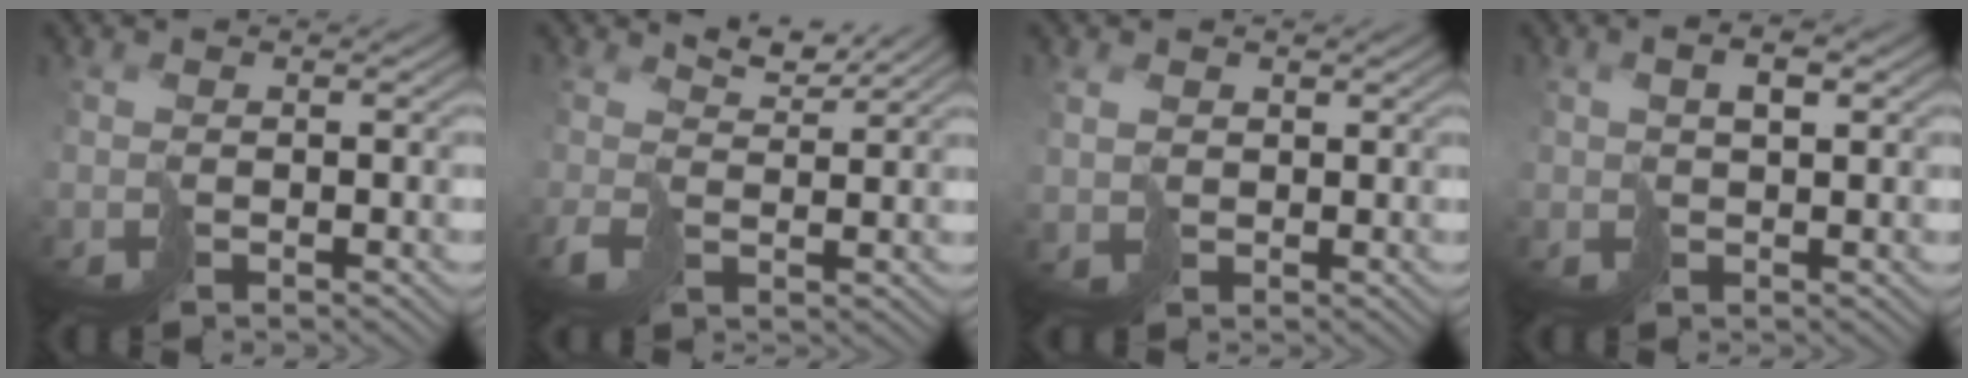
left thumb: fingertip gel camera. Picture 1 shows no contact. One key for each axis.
{"total": 3.7, "fx": 1.8, "fy": 1.7, "fz": 2.8, "tx": -0.067, "ty": -0.004, "tz": 0.031}
{"total": 2.0, "fx": 1.3, "fy": 1.4, "fz": -0.1, "tx": -0.004, "ty": 0.001, "tz": 0.028}
{"total": 2.9, "fx": 1.3, "fy": 1.0, "fz": 2.3, "tx": -0.049, "ty": 0.006, "tz": 0.025}